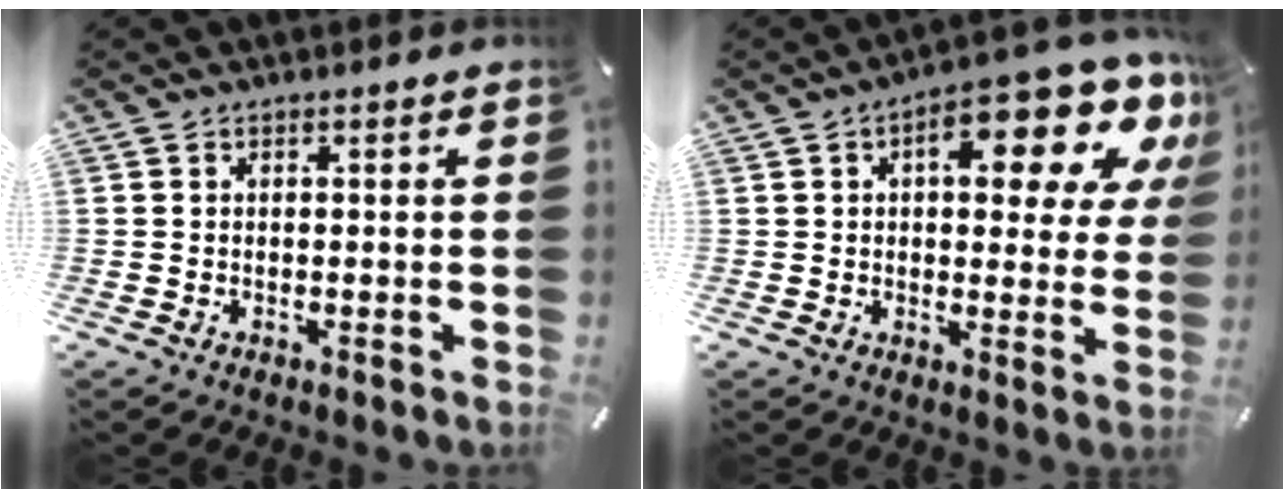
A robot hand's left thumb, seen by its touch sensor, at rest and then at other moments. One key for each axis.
{"total": 17.2, "fx": 7.8, "fy": 7.4, "fz": 13.4, "tx": -0.167, "ty": -0.050, "tz": 0.121}